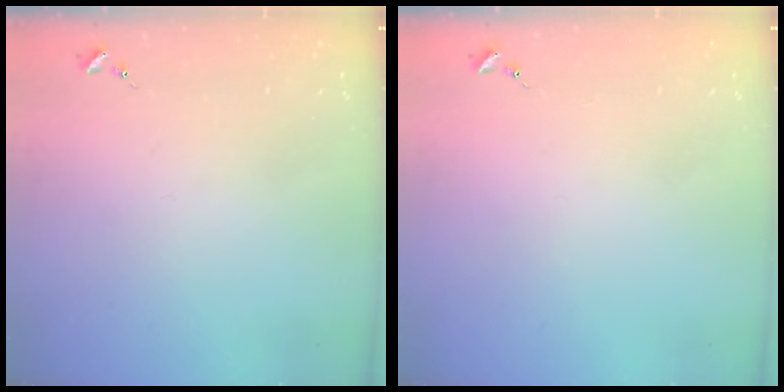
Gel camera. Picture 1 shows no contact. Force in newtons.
{"total": 0.0}